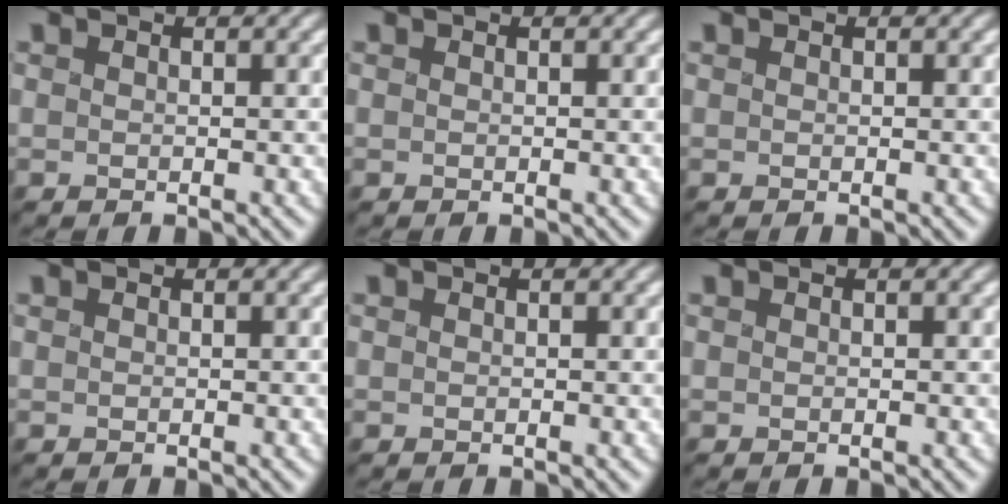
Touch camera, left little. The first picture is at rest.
{"total": 0.0}
{"total": 0.0}
{"total": 0.0}
{"total": 0.0}
{"total": 0.0}